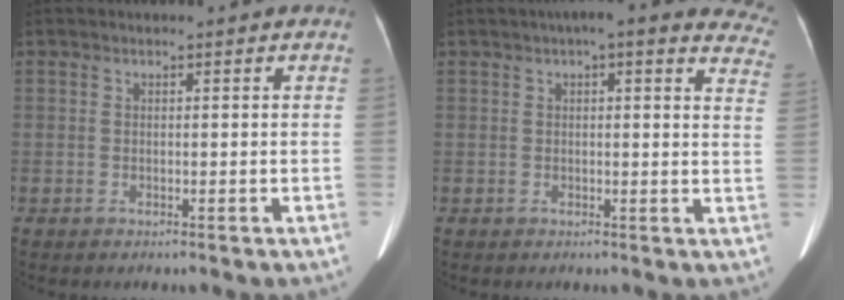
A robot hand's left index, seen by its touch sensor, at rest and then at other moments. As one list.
[{"total": 14.7, "force": [12.1, 3.4, 7.8], "torque": [-0.069, 0.006, 0.113]}]